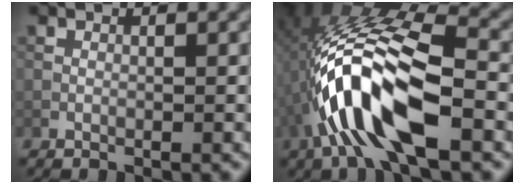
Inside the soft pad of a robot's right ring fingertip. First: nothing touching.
{"total": 11.2, "force": [-3.5, 4.0, 9.8], "torque": [-0.204, 0.018, -0.067]}